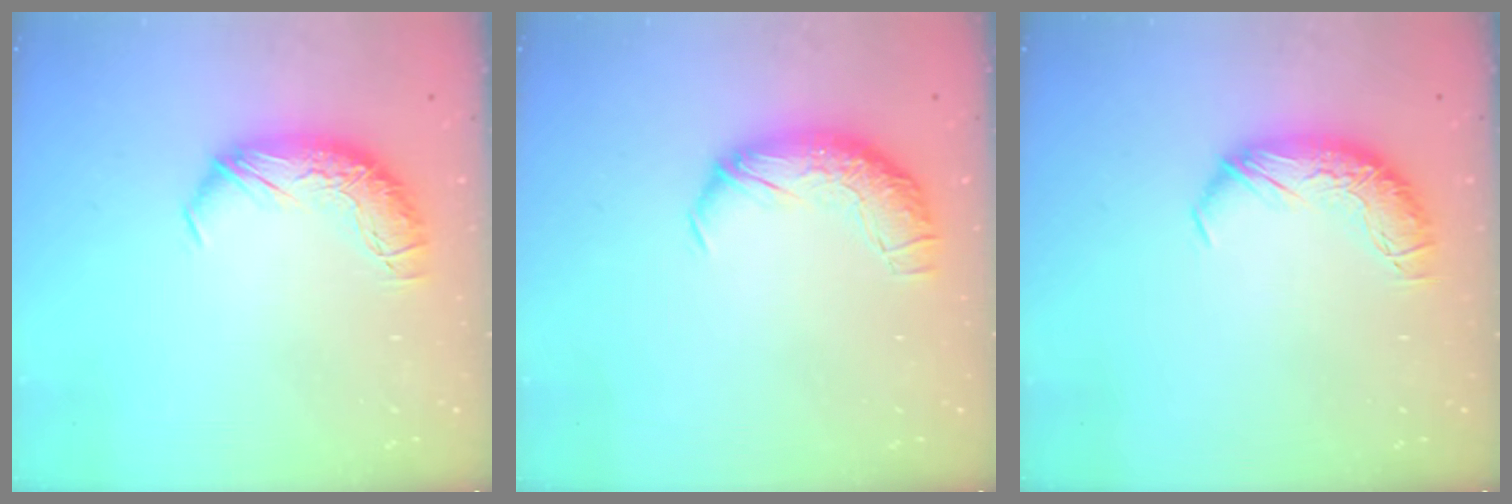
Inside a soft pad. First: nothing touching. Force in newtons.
{"total": 2.4, "press": 1.0, "slide": 2.2}
{"total": 0.0}